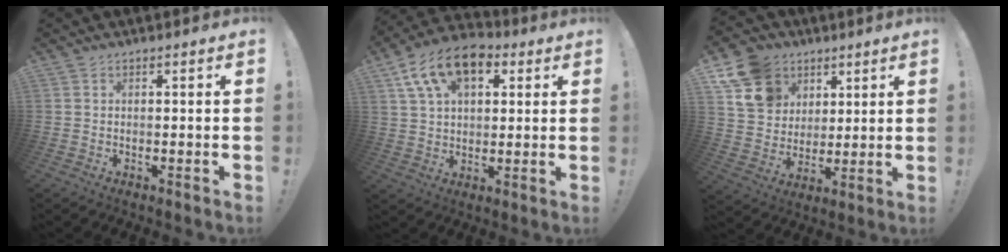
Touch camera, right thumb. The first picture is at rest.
{"total": 15.5, "force": [7.2, 9.5, 9.9], "torque": [-0.175, -0.024, 0.133]}
{"total": 15.2, "force": [7.4, 12.0, 5.7], "torque": [-0.091, -0.033, 0.153]}